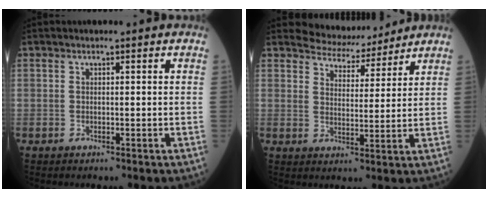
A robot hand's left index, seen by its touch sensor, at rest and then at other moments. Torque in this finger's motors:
{"motor_torque": [0.30, -0.39, -0.06, -0.02]}